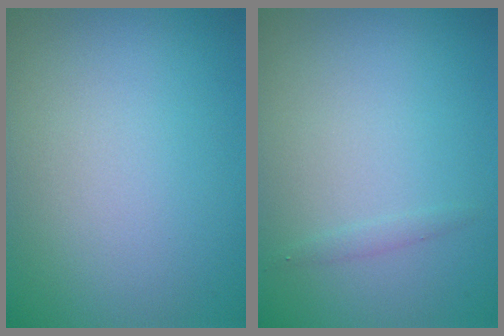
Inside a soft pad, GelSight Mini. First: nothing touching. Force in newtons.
{"total": 0.6, "press": 0.6, "slide": 0.0}